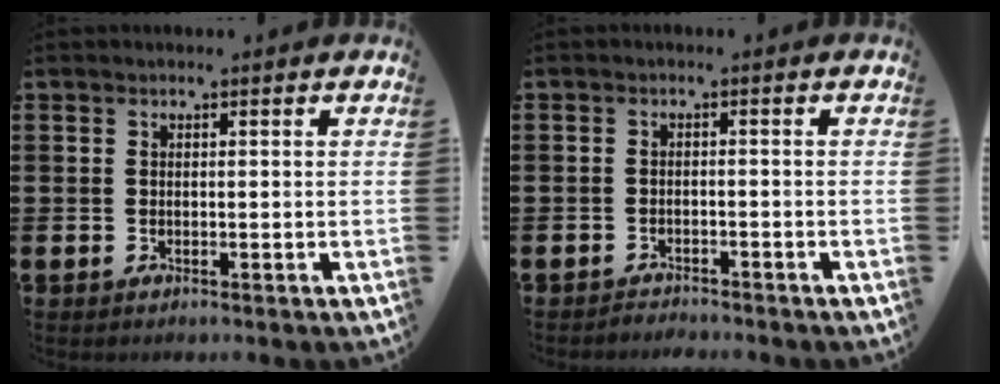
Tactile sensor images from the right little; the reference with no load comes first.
{"total": 1.5, "force": [-1.5, 0.0, -0.1], "torque": [-0.003, 0.004, -0.034]}